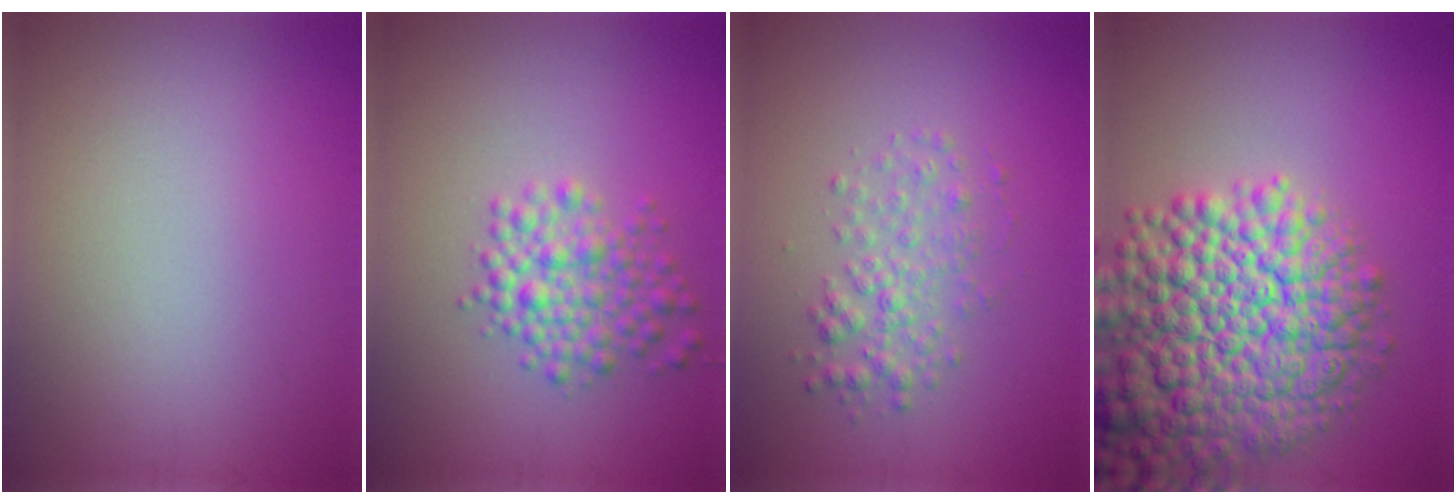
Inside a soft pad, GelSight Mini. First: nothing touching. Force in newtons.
{"total": 3.6, "press": 3.6, "slide": 0.0}
{"total": 2.5, "press": 2.5, "slide": 0.0}
{"total": 11.9, "press": 11.9, "slide": 0.5}